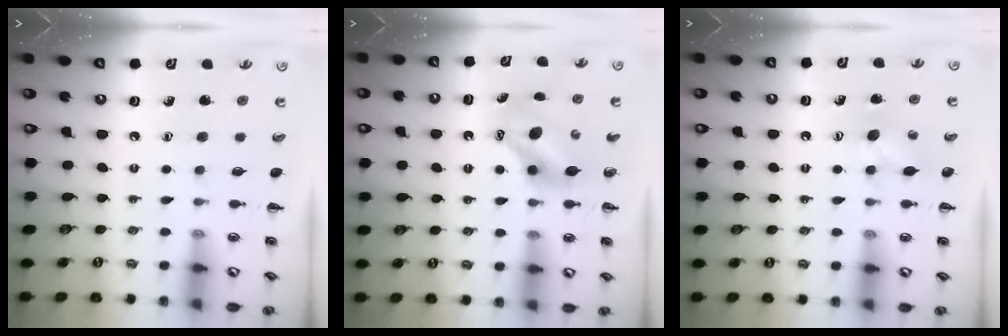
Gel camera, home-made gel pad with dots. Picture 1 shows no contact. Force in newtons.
{"total": 7.1, "press": 7.1, "slide": 1.0}
{"total": 6.3, "press": 6.2, "slide": 1.4}